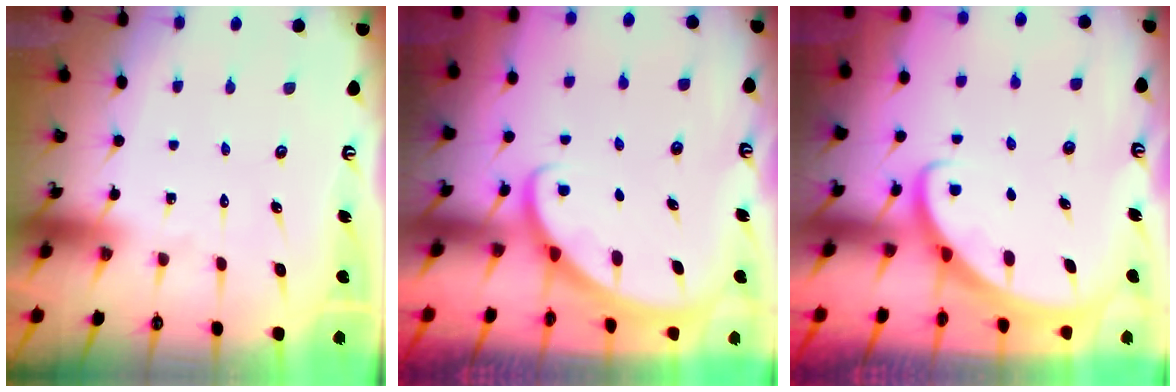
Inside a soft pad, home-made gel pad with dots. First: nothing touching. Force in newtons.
{"total": 1.9, "press": 1.9, "slide": 0.1}
{"total": 2.7, "press": 2.7, "slide": 0.2}